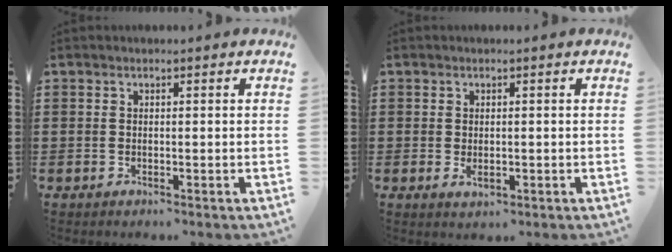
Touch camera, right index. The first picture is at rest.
{"total": 1.4, "force": [-0.1, 0.8, 1.2], "torque": [-0.023, 0.003, -0.002]}